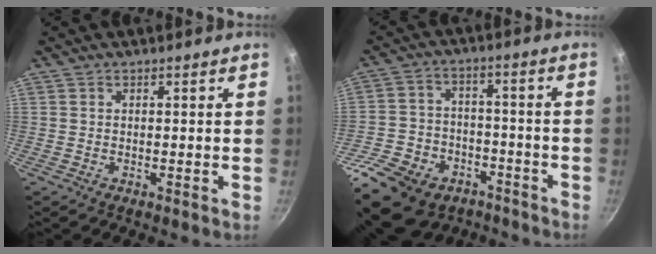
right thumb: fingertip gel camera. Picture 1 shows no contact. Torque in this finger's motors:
{"motor_torque": [0.58, 0.61, 1.10, -1.67, 0.46]}